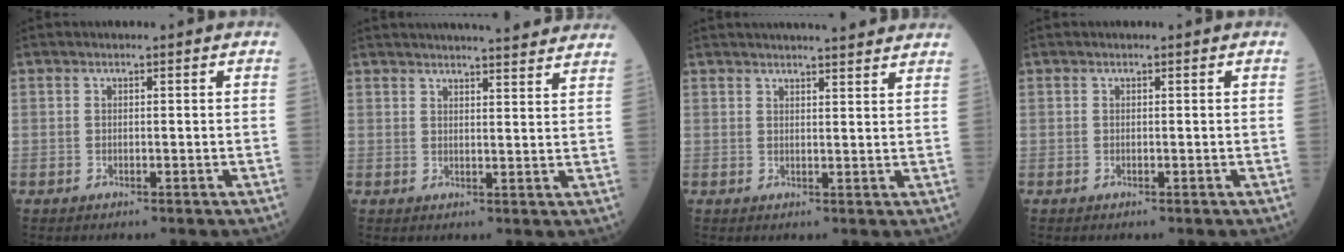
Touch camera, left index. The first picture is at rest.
{"total": 14.5, "force": [13.5, 1.2, 5.1], "torque": [-0.067, 0.017, 0.162]}
{"total": 10.3, "force": [9.4, 0.9, 4.0], "torque": [-0.053, 0.021, 0.108]}
{"total": 0.0}